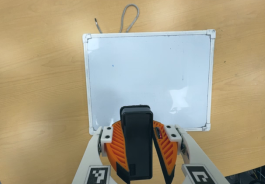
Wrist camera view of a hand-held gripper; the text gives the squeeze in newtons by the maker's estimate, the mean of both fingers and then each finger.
{"total": 11.1, "left": 10.7, "right": 11.6}